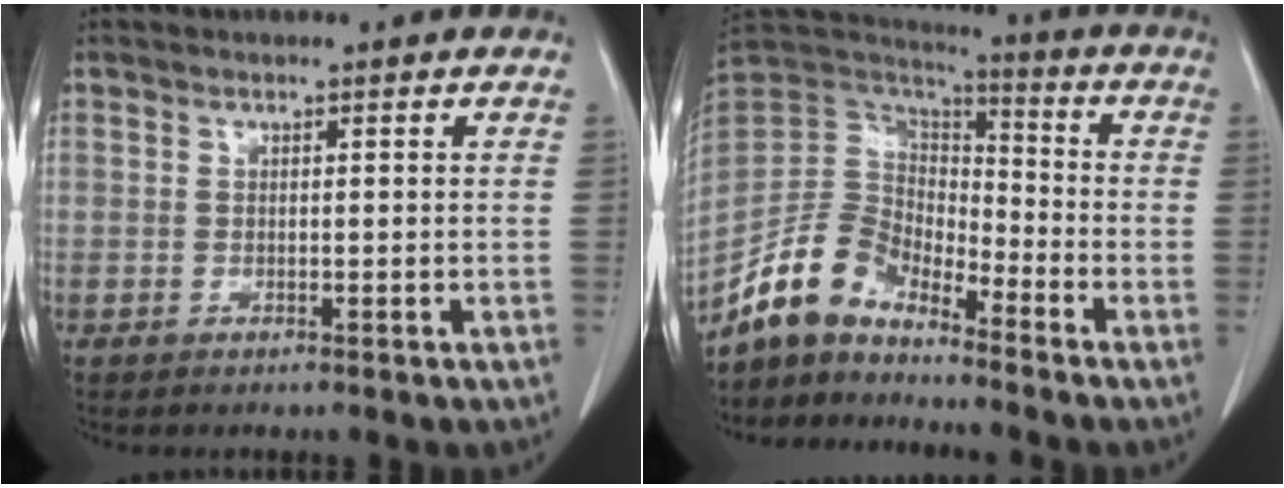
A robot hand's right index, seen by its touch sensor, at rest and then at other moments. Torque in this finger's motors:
{"motor_torque": [0.02, -0.04, 0.27, -0.01]}